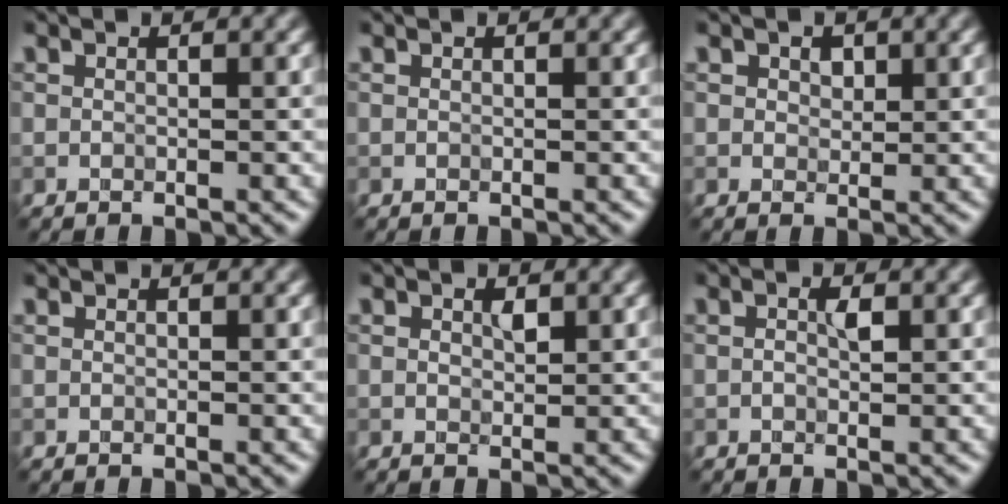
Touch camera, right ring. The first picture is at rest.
{"total": 0.0}
{"total": 1.3, "force": [0.6, 1.0, 0.6], "torque": [-0.010, 0.001, 0.005]}
{"total": 0.0}
{"total": 1.2, "force": [0.4, 0.7, 0.9], "torque": [-0.014, 0.002, 0.007]}
{"total": 1.1, "force": [0.2, 0.4, 1.0], "torque": [-0.020, 0.003, 0.001]}